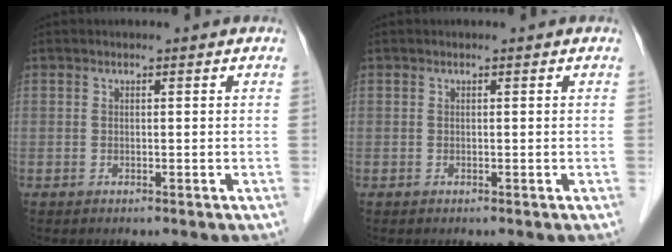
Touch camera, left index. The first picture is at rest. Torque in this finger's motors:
{"motor_torque": [0.05, 0.02, -0.04, -0.01]}